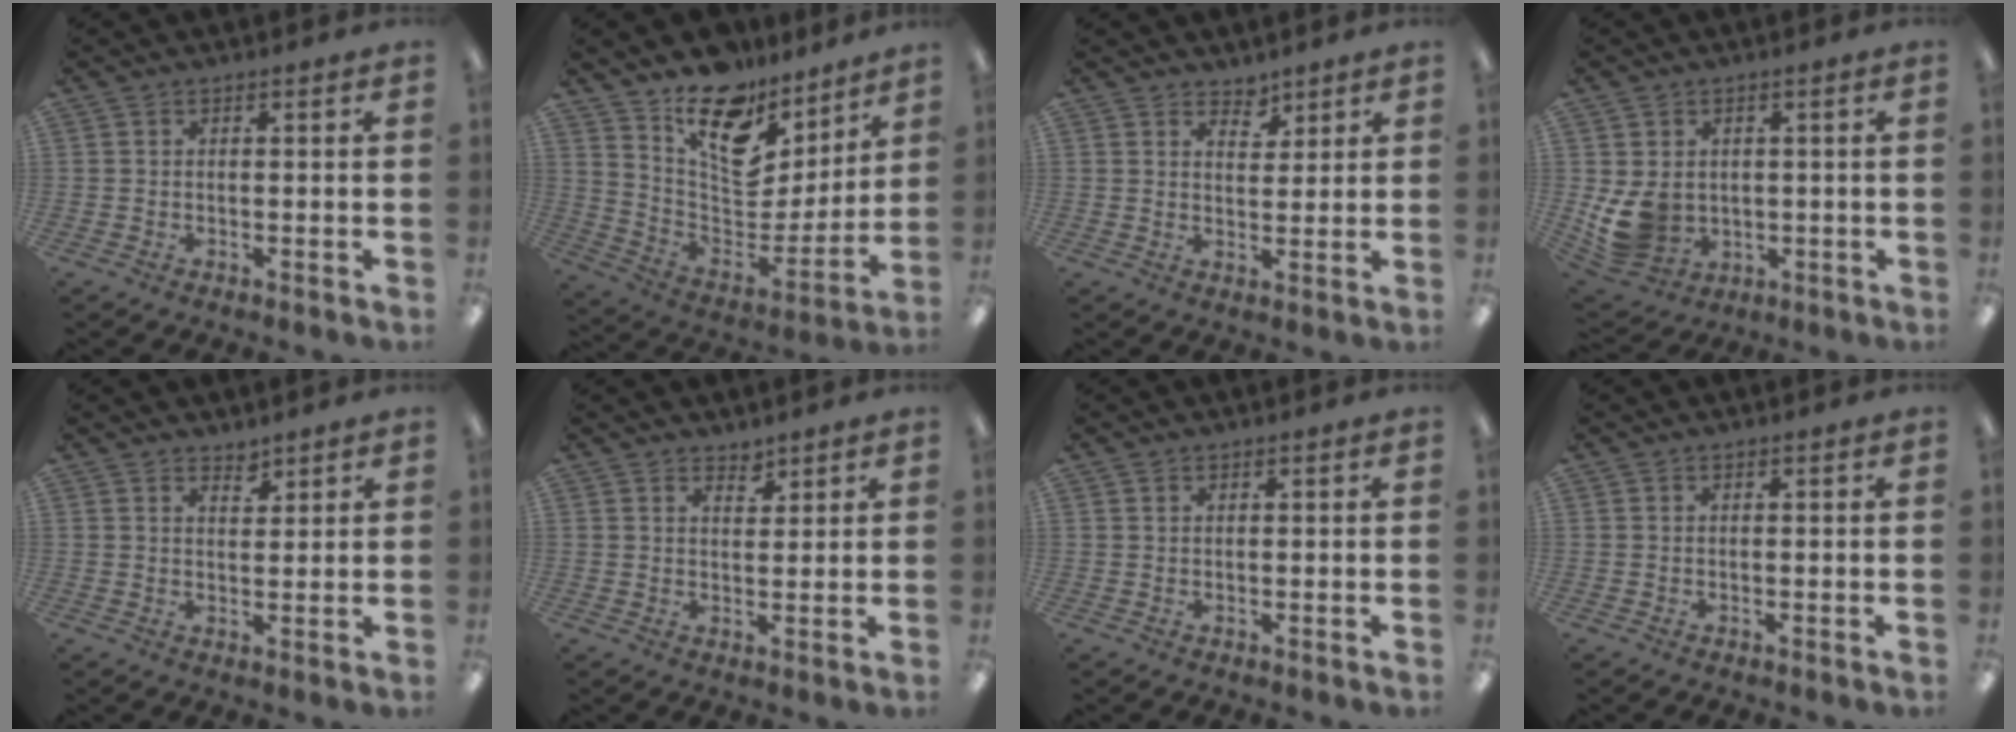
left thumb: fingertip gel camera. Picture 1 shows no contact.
{"total": 16.3, "force": [11.2, 9.0, 7.8], "torque": [-0.117, -0.096, 0.200]}
{"total": 3.7, "force": [3.2, 1.8, 0.5], "torque": [0.007, -0.022, 0.056]}
{"total": 8.5, "force": [0.7, 7.3, 4.3], "torque": [-0.110, 0.004, 0.021]}
{"total": 2.6, "force": [2.4, 0.8, 0.2], "torque": [0.009, -0.019, 0.042]}
{"total": 2.7, "force": [2.5, 0.9, 0.3], "torque": [0.007, -0.019, 0.044]}
{"total": 0.8, "force": [0.4, 0.6, 0.2], "torque": [-0.005, 0.003, 0.008]}
{"total": 0.0}